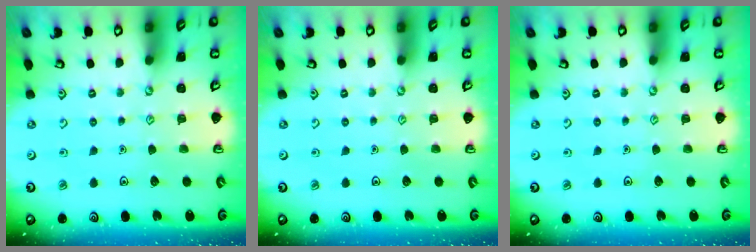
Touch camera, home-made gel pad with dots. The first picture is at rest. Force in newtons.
{"total": 0.0}
{"total": 0.0}